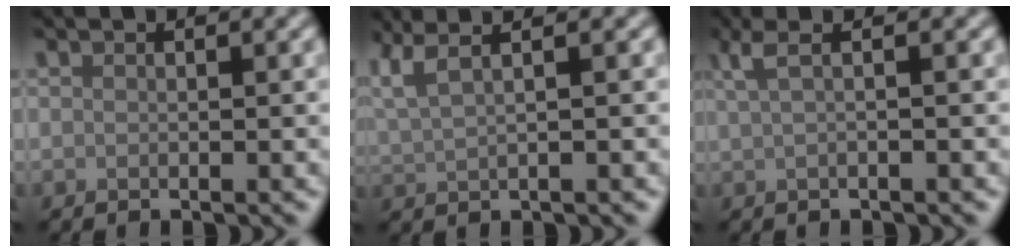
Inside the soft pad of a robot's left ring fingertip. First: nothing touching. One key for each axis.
{"total": 5.0, "fx": 3.2, "fy": 1.9, "fz": 3.4, "tx": -0.062, "ty": 0.037, "tz": 0.037}
{"total": 2.5, "fx": 1.0, "fy": 0.7, "fz": 2.2, "tx": -0.039, "ty": 0.003, "tz": 0.012}